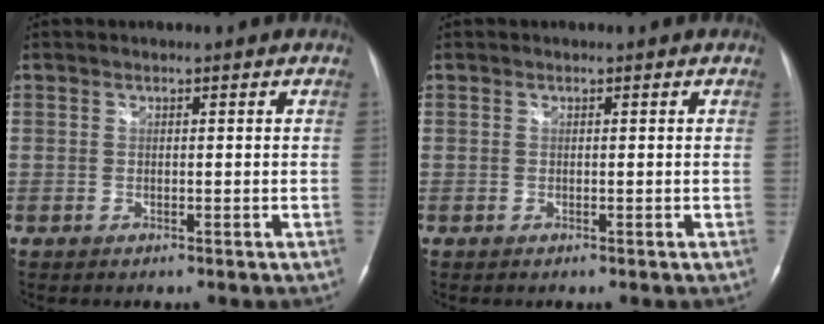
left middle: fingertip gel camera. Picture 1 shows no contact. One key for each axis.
{"total": 0.0}